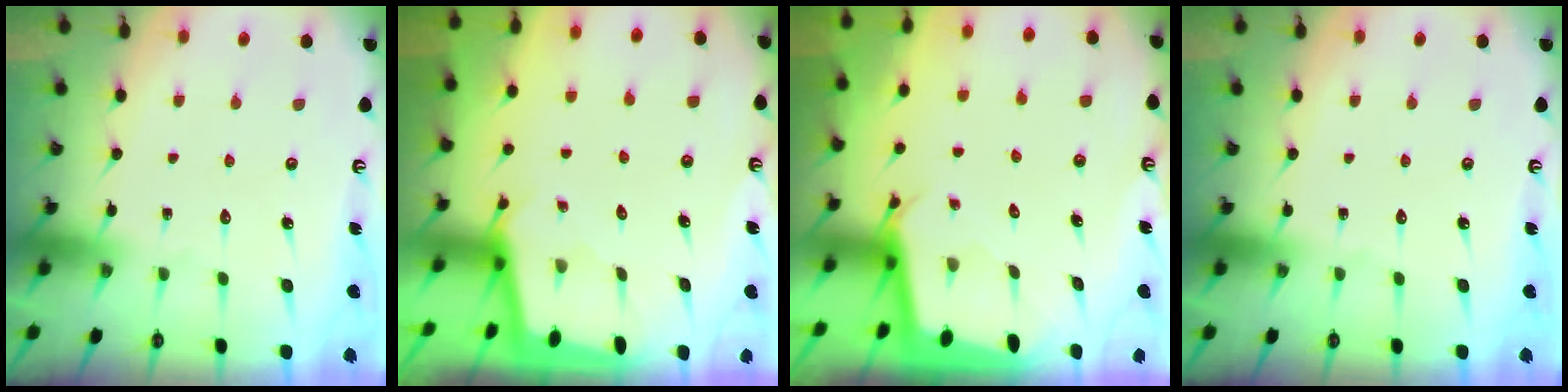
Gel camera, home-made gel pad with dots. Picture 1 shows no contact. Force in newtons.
{"total": 1.8, "press": 1.8, "slide": 0.3}
{"total": 2.5, "press": 2.5, "slide": 0.2}
{"total": 0.0}